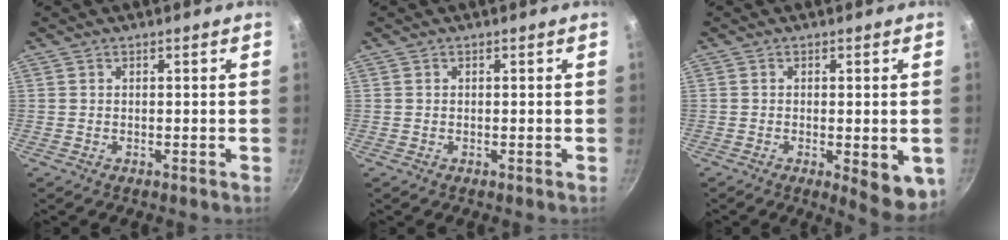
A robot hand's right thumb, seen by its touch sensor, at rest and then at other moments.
{"total": 0.0}
{"total": 8.1, "force": [-2.0, 2.7, 7.4], "torque": [-0.080, -0.005, -0.020]}